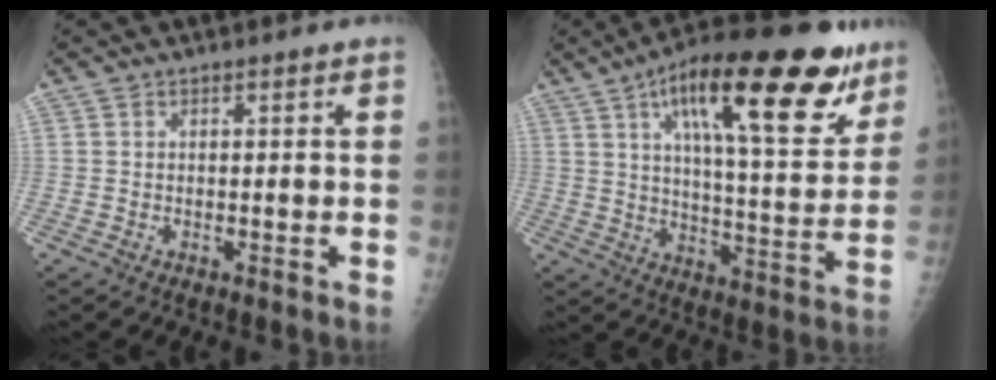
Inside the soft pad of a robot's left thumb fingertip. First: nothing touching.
{"total": 26.1, "force": [13.9, 8.4, 20.5], "torque": [-0.277, -0.029, 0.211]}